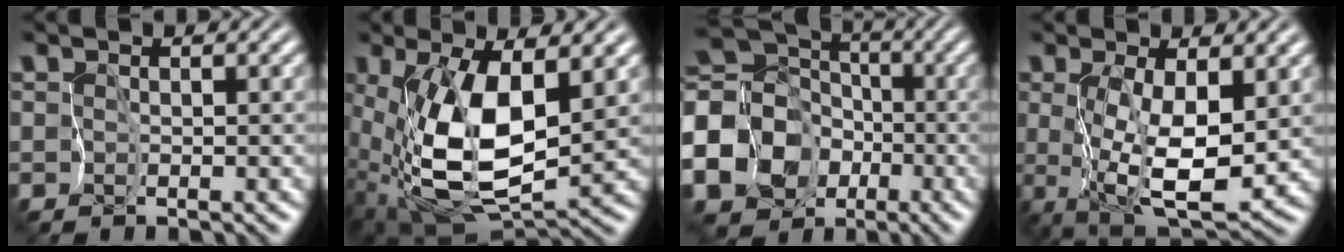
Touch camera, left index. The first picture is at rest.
{"total": 11.9, "force": [0.4, 5.8, 10.3], "torque": [-0.208, -0.024, 0.015]}
{"total": 16.5, "force": [-5.9, 14.2, 6.0], "torque": [-0.158, -0.009, -0.127]}
{"total": 6.5, "force": [0.2, 2.6, 5.9], "torque": [-0.117, -0.014, 0.011]}